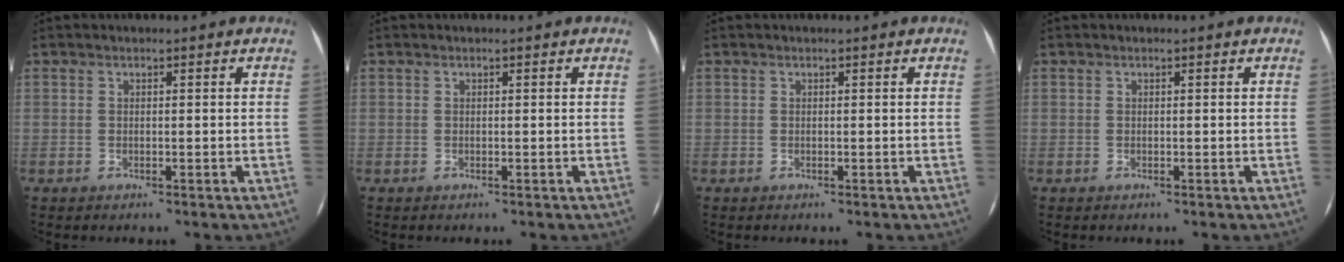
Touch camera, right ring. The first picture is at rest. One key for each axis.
{"total": 0.0}
{"total": 0.0}
{"total": 0.0}